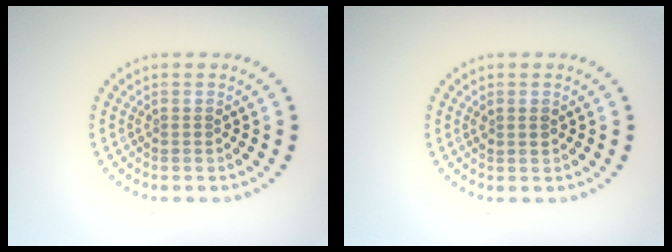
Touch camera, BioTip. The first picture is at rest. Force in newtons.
{"total": 0.9, "press": 0.8, "slide": 0.2}